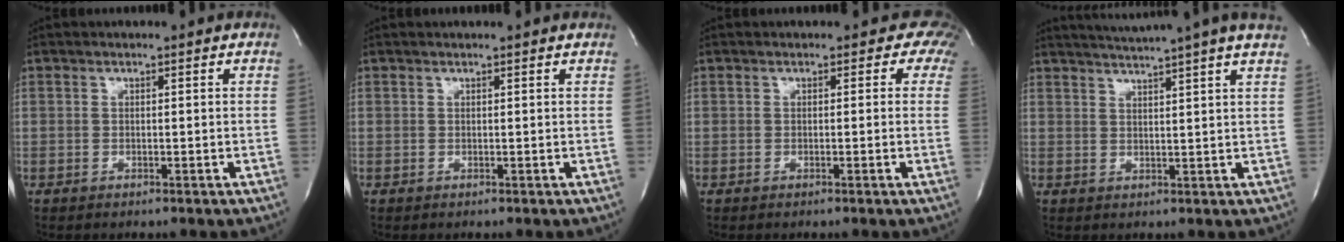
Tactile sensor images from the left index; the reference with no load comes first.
{"total": 0.6, "force": [0.5, -0.1, 0.2], "torque": [-0.006, 0.002, 0.012]}
{"total": 2.9, "force": [1.0, 2.5, 1.0], "torque": [0.020, -0.005, -0.013]}
{"total": 10.2, "force": [8.8, -2.1, 4.7], "torque": [-0.076, -0.004, 0.108]}